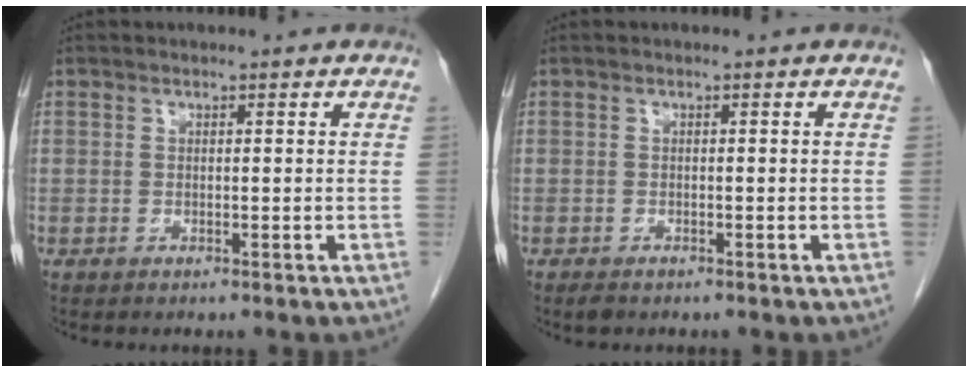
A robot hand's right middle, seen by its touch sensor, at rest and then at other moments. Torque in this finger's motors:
{"motor_torque": [0.32, -0.13, 0.00, 0.01]}